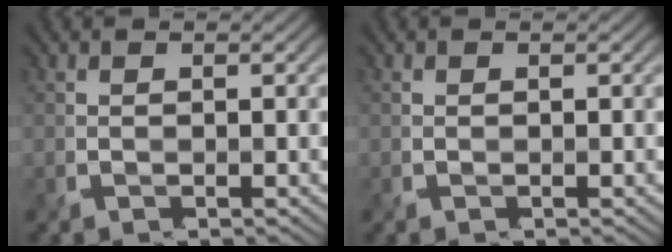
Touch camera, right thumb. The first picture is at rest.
{"total": 0.0}